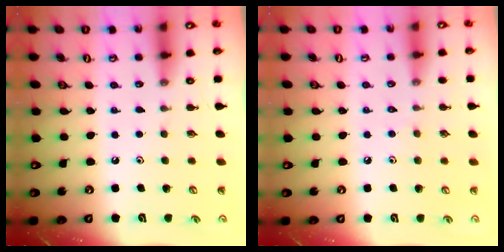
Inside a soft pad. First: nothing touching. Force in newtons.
{"total": 2.6, "press": 2.5, "slide": 0.6}